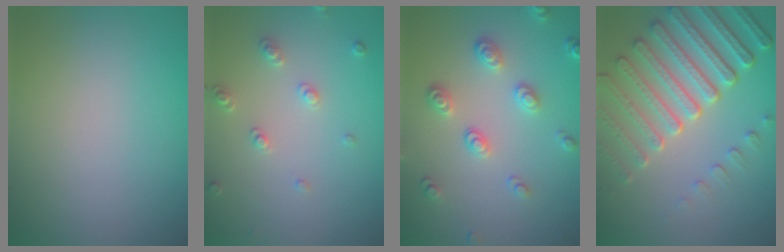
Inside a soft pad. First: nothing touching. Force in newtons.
{"total": 1.9, "press": 1.8, "slide": 0.5}
{"total": 3.4, "press": 2.8, "slide": 1.9}
{"total": 7.7, "press": 5.7, "slide": 5.2}